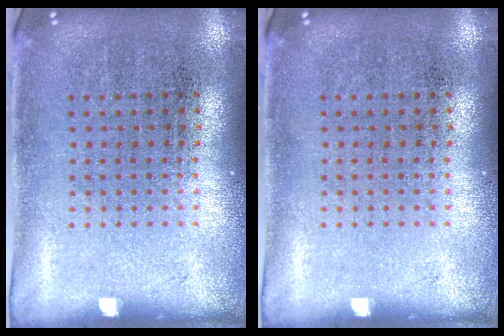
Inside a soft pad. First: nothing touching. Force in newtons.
{"total": 0.0}